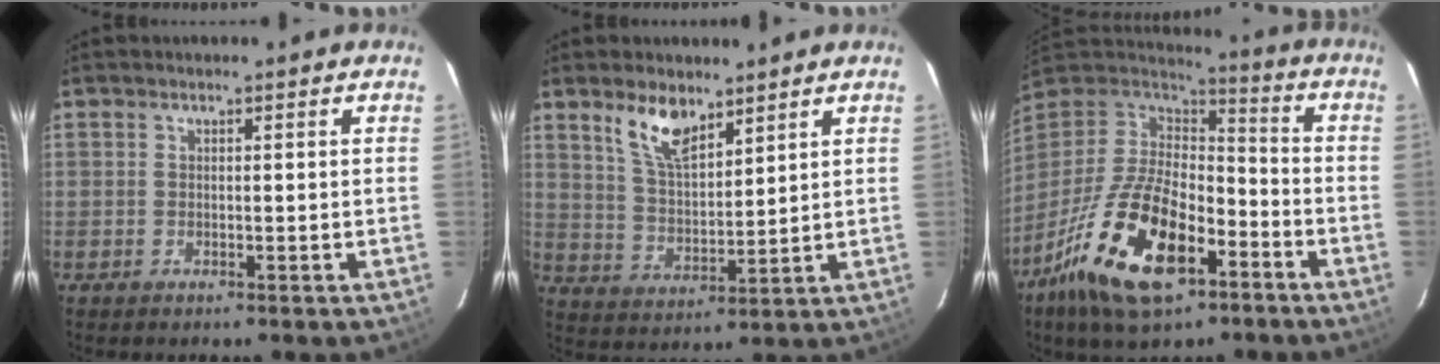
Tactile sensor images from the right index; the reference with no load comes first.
{"total": 8.4, "force": [5.8, 3.3, 5.1], "torque": [-0.095, 0.006, 0.117]}
{"total": 23.0, "force": [-12.1, 10.4, 16.6], "torque": [-0.340, -0.035, -0.210]}